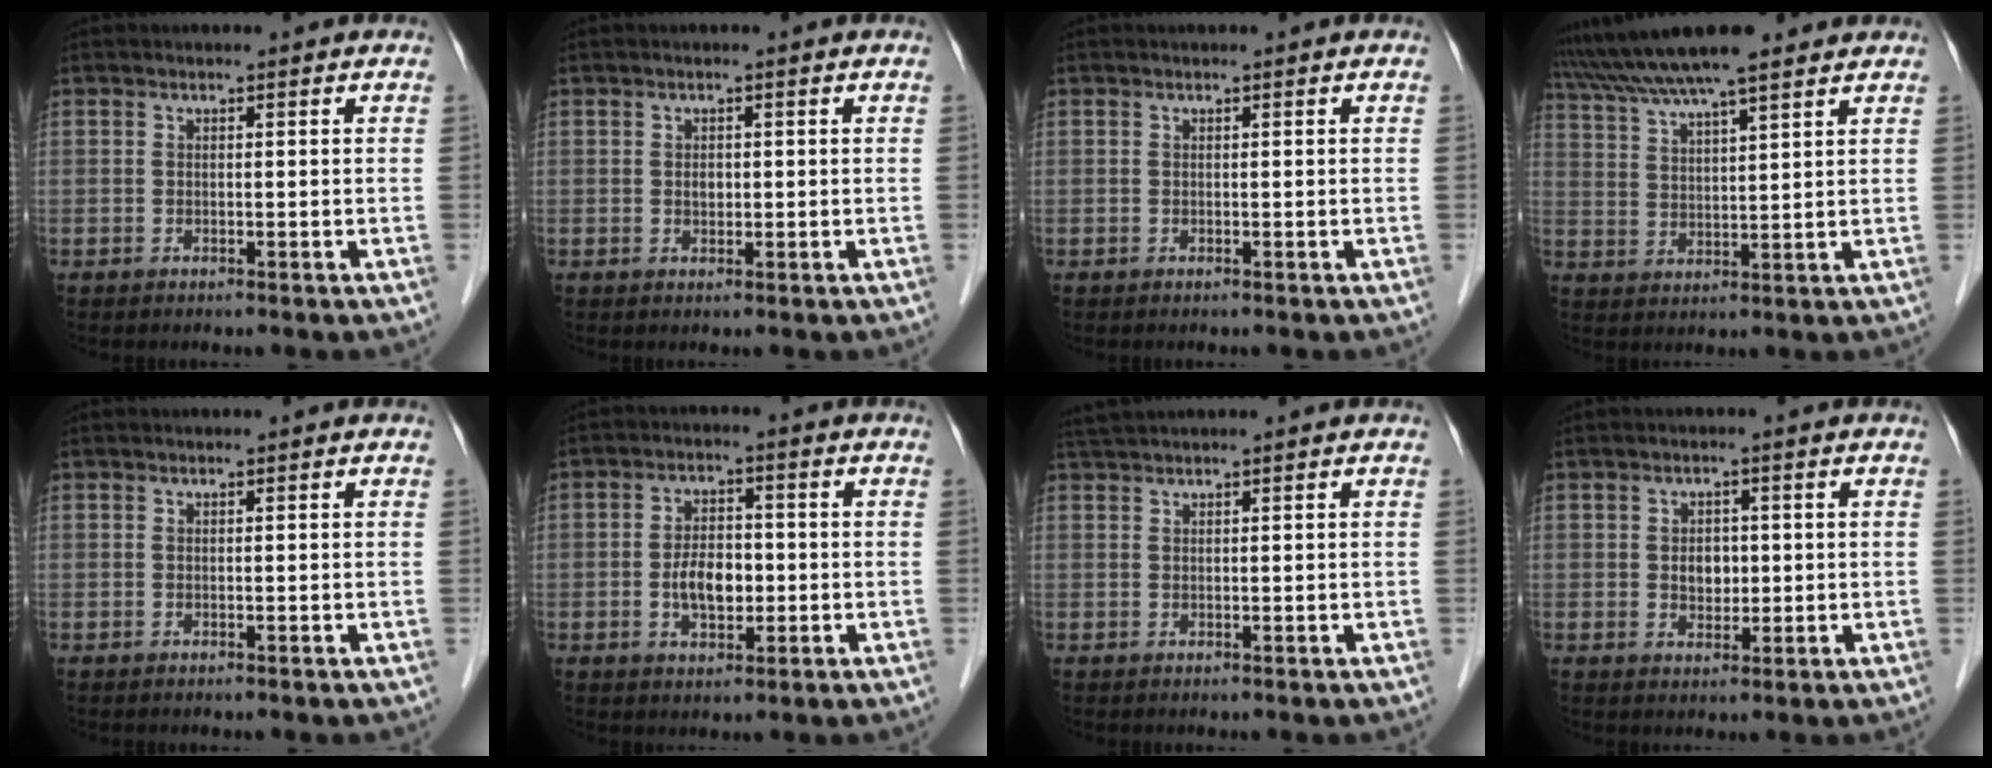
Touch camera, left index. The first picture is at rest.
{"total": 1.1, "force": [-0.1, 0.8, 0.8], "torque": [-0.013, -0.002, 0.000]}
{"total": 0.0}
{"total": 14.1, "force": [12.0, 1.2, 7.3], "torque": [-0.136, 0.036, 0.200]}
{"total": 0.0}
{"total": 5.7, "force": [-1.2, 3.1, 4.6], "torque": [-0.089, 0.004, -0.019]}
{"total": 1.8, "force": [1.6, -0.4, 0.7], "torque": [-0.016, 0.017, 0.038]}
{"total": 3.0, "force": [0.0, 2.3, 2.0], "torque": [-0.032, 0.003, 0.005]}